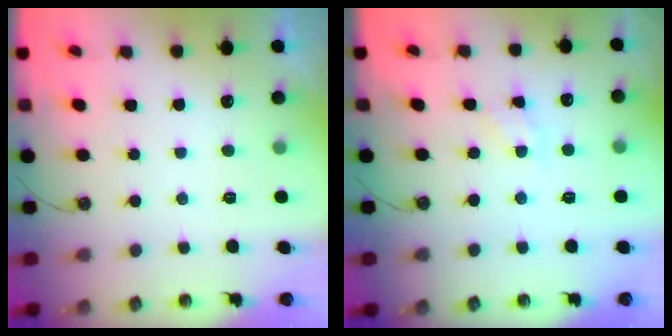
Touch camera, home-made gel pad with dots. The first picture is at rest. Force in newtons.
{"total": 3.2, "press": 3.1, "slide": 0.5}